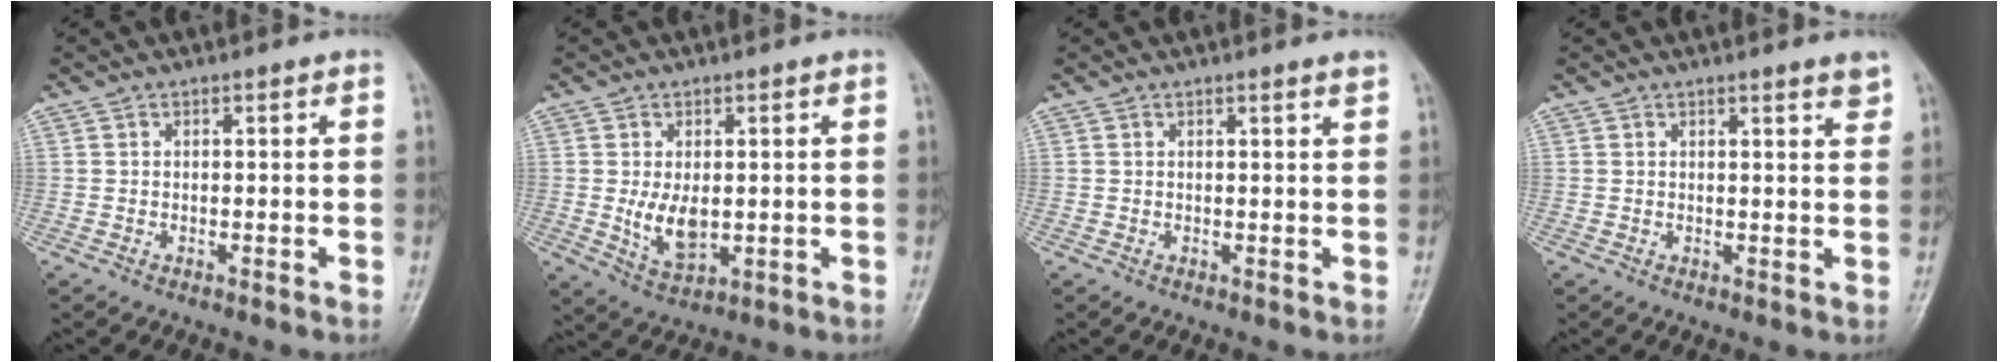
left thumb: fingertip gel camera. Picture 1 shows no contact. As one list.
[{"total": 6.2, "force": [0.1, 3.7, 5.0], "torque": [-0.081, -0.016, 0.014]}, {"total": 1.2, "force": [1.0, -0.1, 0.7], "torque": [-0.006, -0.006, 0.013]}, {"total": 2.3, "force": [1.8, 0.2, 1.4], "torque": [-0.013, -0.013, 0.023]}]